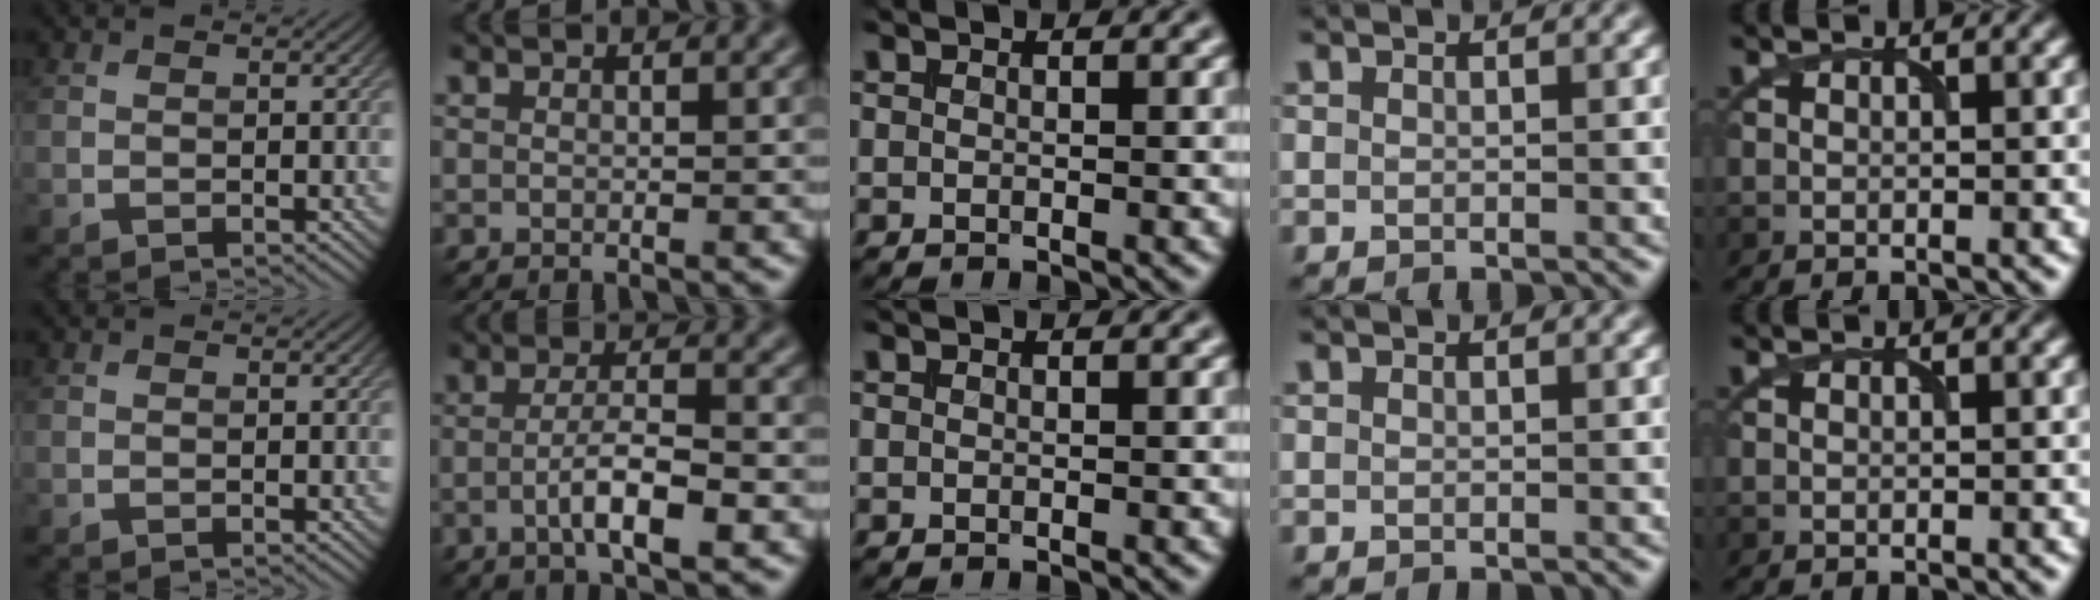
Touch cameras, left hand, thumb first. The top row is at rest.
{"index": {"total": 4.2, "force": [-1.1, 0.9, 3.9], "torque": [-0.069, 0.002, -0.021]}}